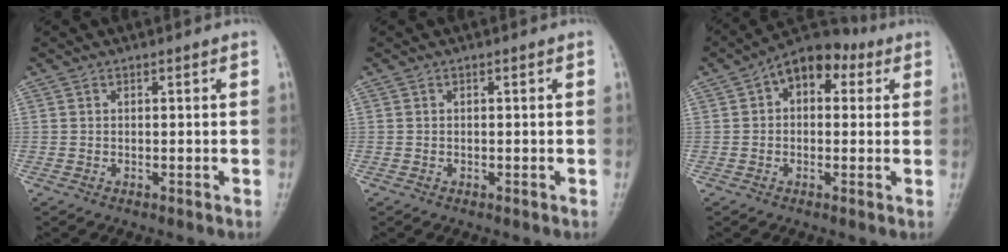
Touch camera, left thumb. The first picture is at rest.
{"total": 0.0}
{"total": 9.2, "force": [2.8, 5.9, 6.5], "torque": [-0.062, 0.023, 0.029]}